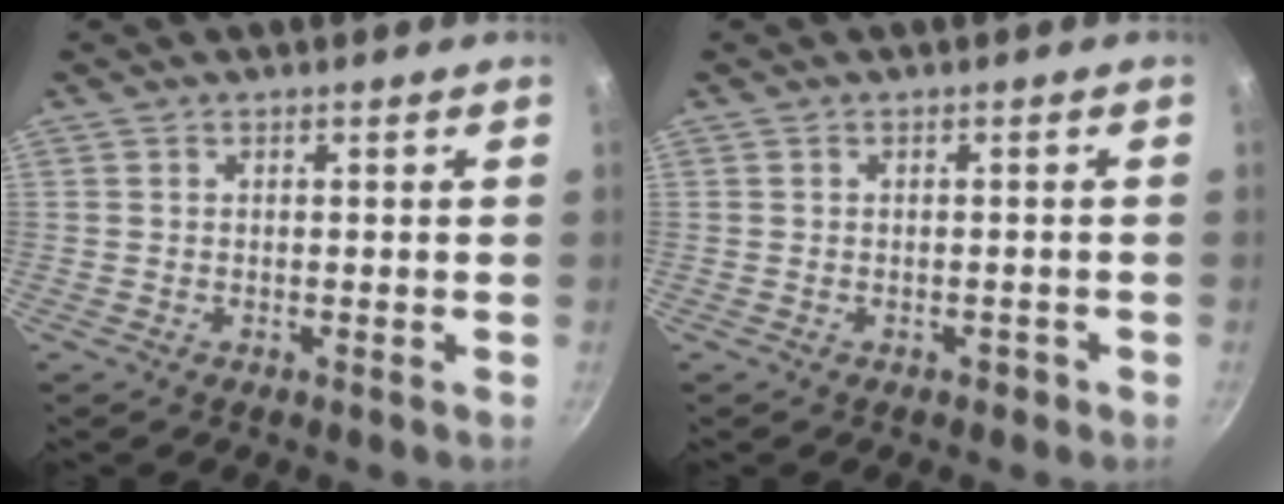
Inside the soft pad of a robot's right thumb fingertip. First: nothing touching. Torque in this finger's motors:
{"motor_torque": [-0.21, 0.08, -0.28, 0.14, 0.01]}